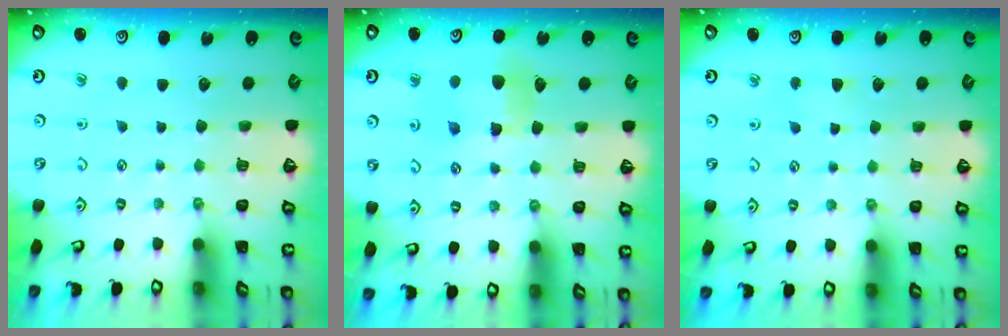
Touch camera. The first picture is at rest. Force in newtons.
{"total": 6.9, "press": 6.9, "slide": 0.4}
{"total": 2.7, "press": 2.7, "slide": 0.4}